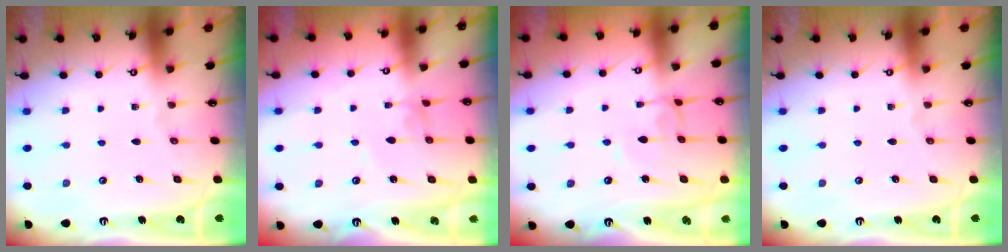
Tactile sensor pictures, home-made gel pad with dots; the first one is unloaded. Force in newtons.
{"total": 2.7, "press": 2.7, "slide": 0.1}
{"total": 1.9, "press": 1.9, "slide": 0.3}
{"total": 0.0}